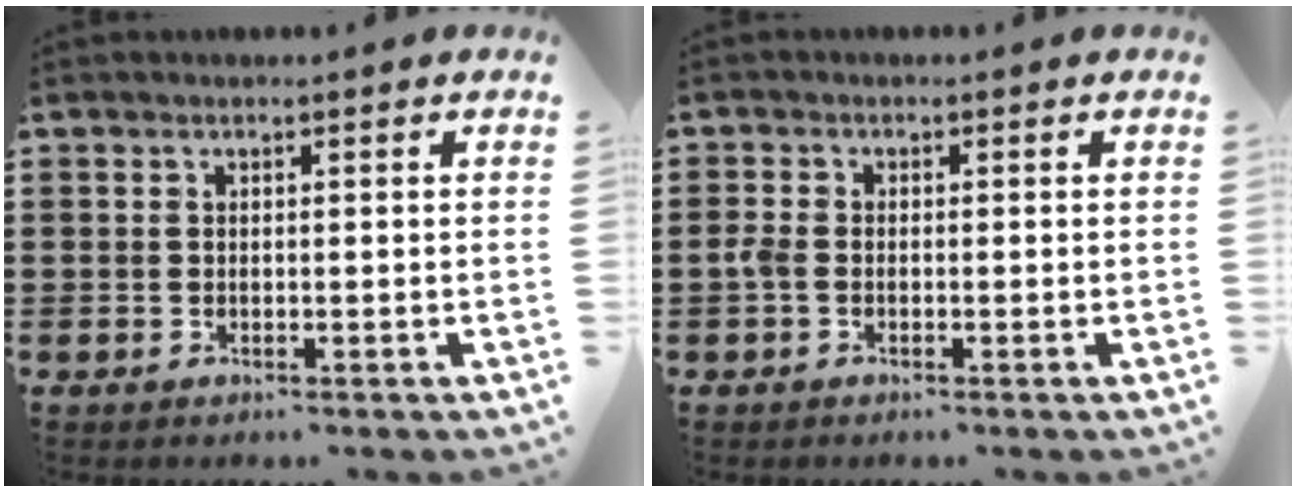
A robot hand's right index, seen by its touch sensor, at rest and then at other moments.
{"total": 1.7, "force": [-0.7, 1.0, 1.2], "torque": [-0.034, -0.002, -0.015]}